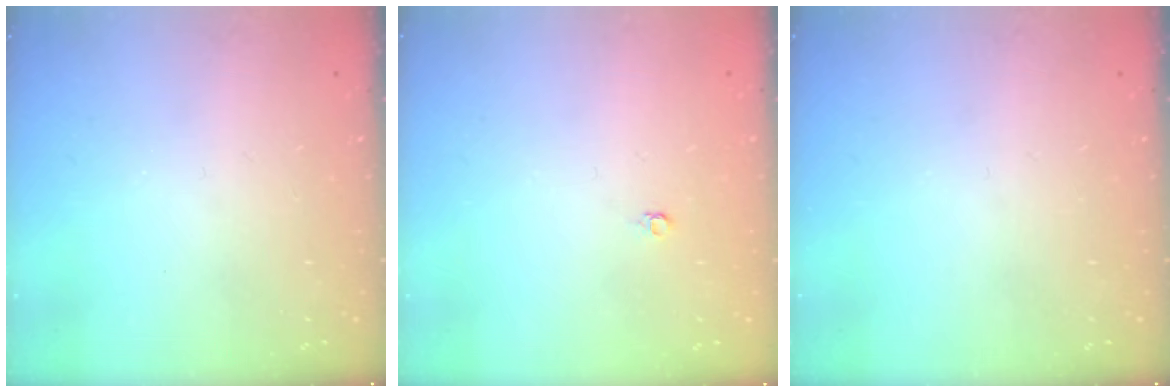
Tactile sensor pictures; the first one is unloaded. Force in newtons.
{"total": 3.3, "press": 3.3, "slide": 0.3}
{"total": 0.0}